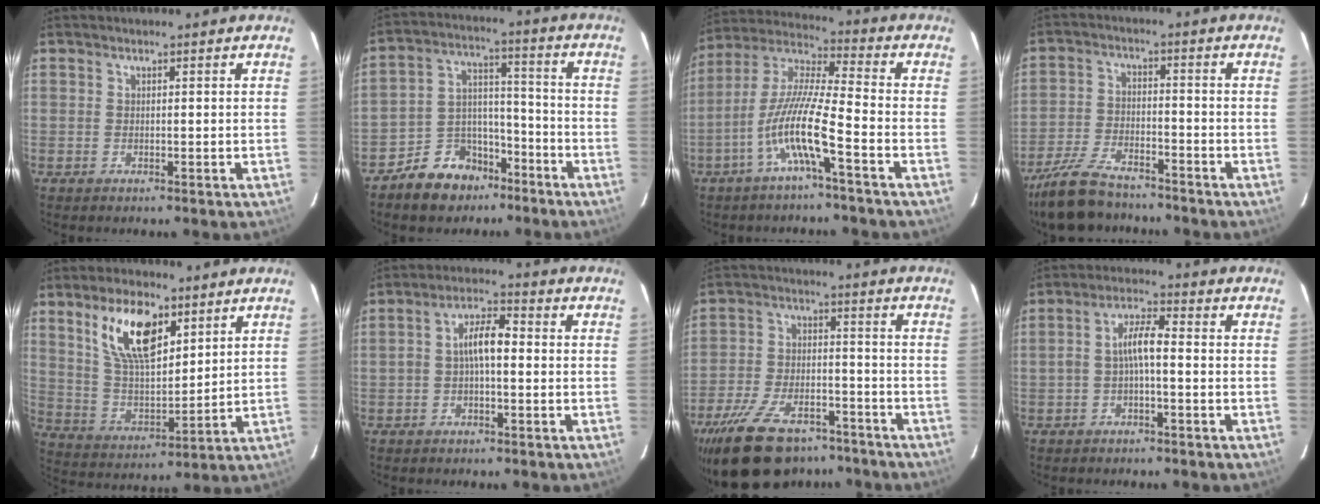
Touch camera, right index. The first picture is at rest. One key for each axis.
{"total": 10.9, "fx": -7.8, "fy": 6.9, "fz": 3.4, "tx": -0.069, "ty": 0.045, "tz": -0.116}
{"total": 11.5, "fx": -5.2, "fy": 0.5, "fz": 10.2, "tx": -0.210, "ty": 0.005, "tz": -0.104}
{"total": 13.4, "fx": -11.1, "fy": 4.6, "fz": 5.9, "tx": -0.147, "ty": -0.015, "tz": -0.201}
{"total": 14.3, "fx": 7.6, "fy": 6.4, "fz": 10.3, "tx": -0.186, "ty": 0.010, "tz": 0.152}
{"total": 5.5, "fx": -0.6, "fy": 2.1, "fz": 5.0, "tx": -0.097, "ty": 0.019, "tz": -0.009}
{"total": 19.3, "fx": -14.4, "fy": 9.2, "fz": 9.0, "tx": -0.201, "ty": -0.003, "tz": -0.221}
{"total": 4.6, "fx": -1.2, "fy": 1.1, "fz": 4.3, "tx": -0.090, "ty": 0.016, "tz": -0.022}